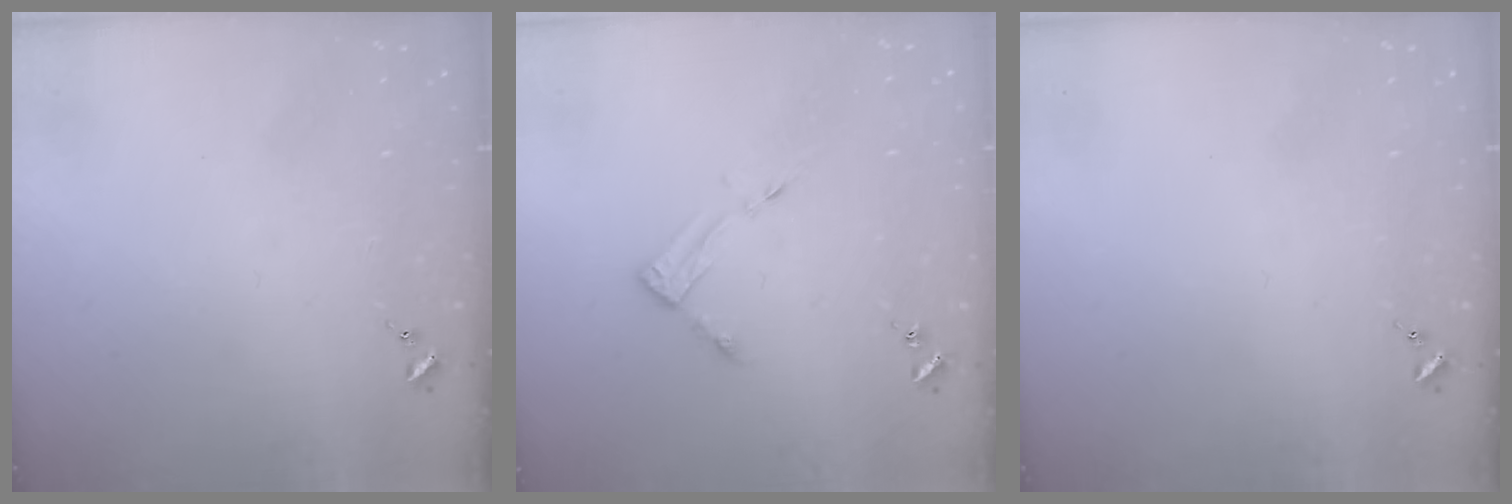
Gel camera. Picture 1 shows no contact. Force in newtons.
{"total": 4.2, "press": 4.2, "slide": 0.5}
{"total": 0.0}